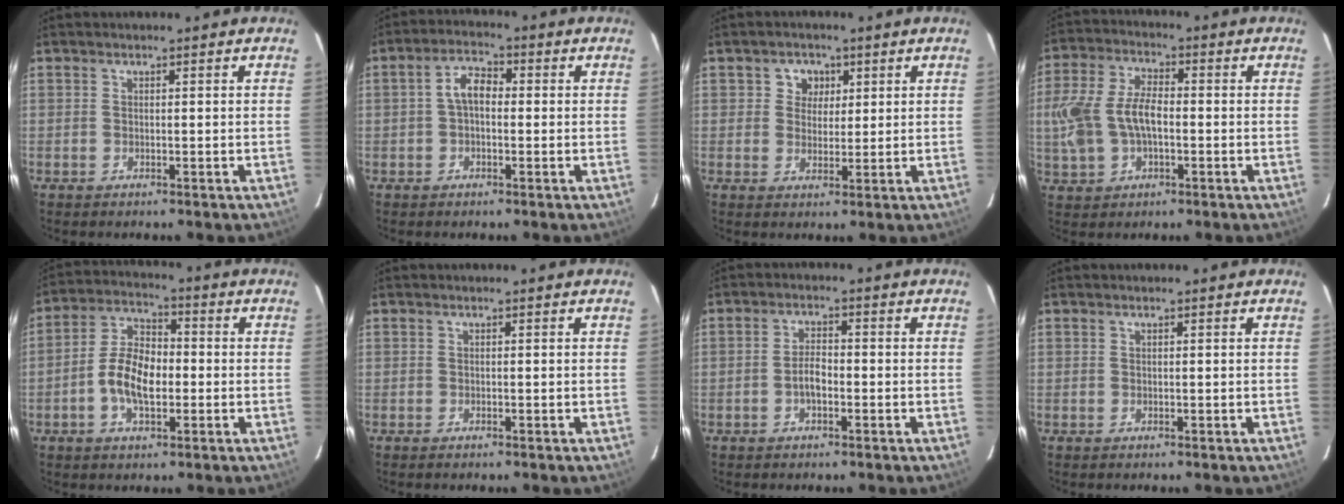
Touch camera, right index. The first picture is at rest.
{"total": 4.3, "force": [-0.1, 2.6, 3.4], "torque": [-0.065, 0.017, -0.003]}
{"total": 4.0, "force": [1.3, 3.7, 0.6], "torque": [0.002, 0.010, 0.022]}
{"total": 11.7, "force": [-1.1, 7.0, 9.4], "torque": [-0.203, 0.012, -0.018]}
{"total": 9.4, "force": [-2.2, 5.0, 7.7], "torque": [-0.155, 0.012, -0.041]}
{"total": 0.0}
{"total": 3.3, "force": [-1.3, 1.5, 2.7], "torque": [-0.053, 0.005, -0.022]}
{"total": 0.0}